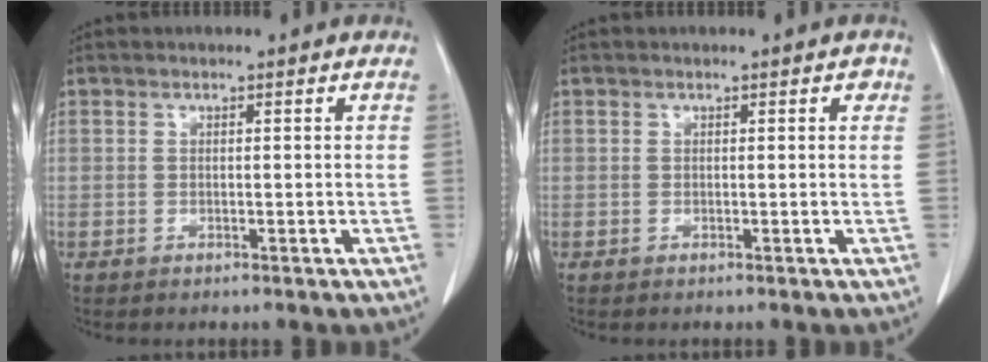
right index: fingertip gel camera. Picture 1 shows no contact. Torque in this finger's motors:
{"motor_torque": [0.13, -0.03, 0.07, 0.00]}